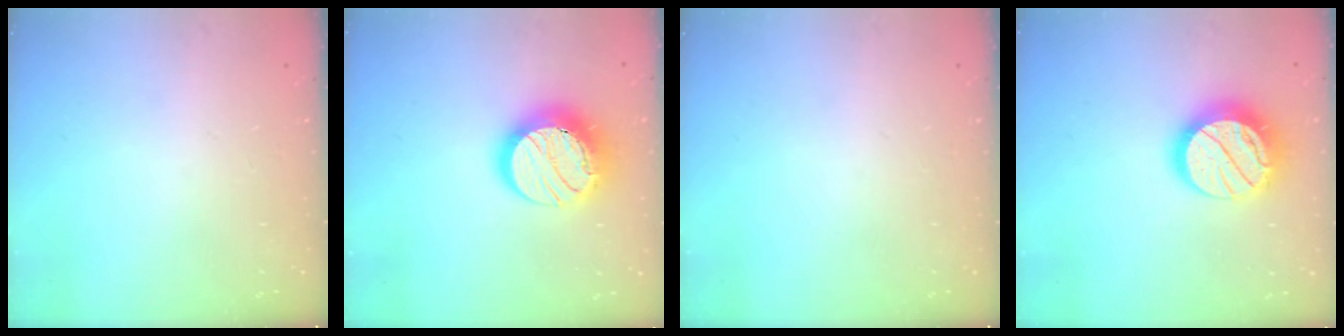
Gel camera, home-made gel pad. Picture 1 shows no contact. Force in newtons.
{"total": 16.9, "press": 16.9, "slide": 1.4}
{"total": 0.0}
{"total": 17.5, "press": 17.5, "slide": 1.3}